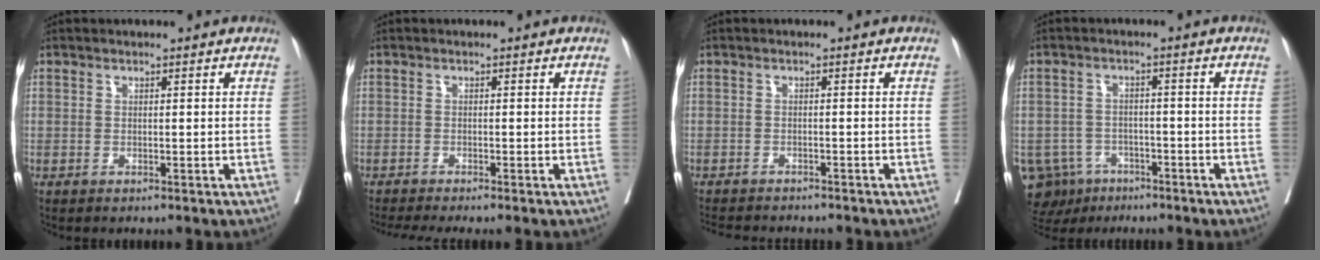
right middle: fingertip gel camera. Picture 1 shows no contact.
{"total": 4.4, "force": [-3.8, -0.4, 2.2], "torque": [-0.025, -0.010, -0.063]}
{"total": 8.7, "force": [-7.9, 1.8, 3.0], "torque": [-0.043, -0.007, -0.105]}
{"total": 8.2, "force": [-5.2, 6.2, 1.8], "torque": [-0.039, 0.002, -0.075]}